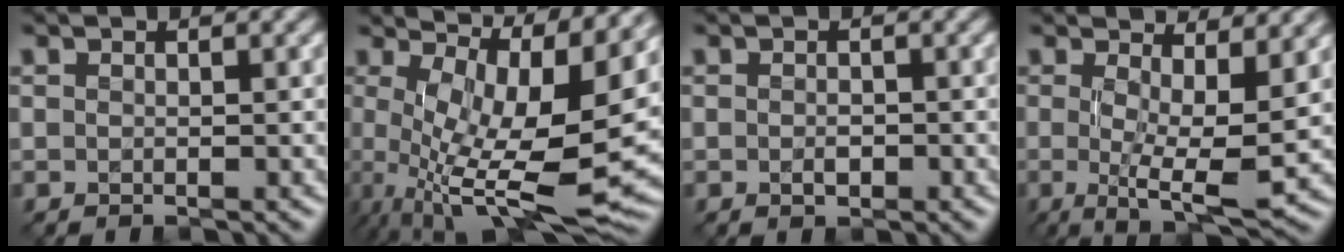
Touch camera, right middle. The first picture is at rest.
{"total": 14.6, "force": [2.0, 5.1, 13.5], "torque": [-0.196, -0.004, 0.052]}
{"total": 1.1, "force": [-0.4, 0.7, 0.8], "torque": [-0.015, 0.000, -0.006]}
{"total": 8.2, "force": [1.3, 2.2, 7.8], "torque": [-0.114, -0.010, 0.021]}